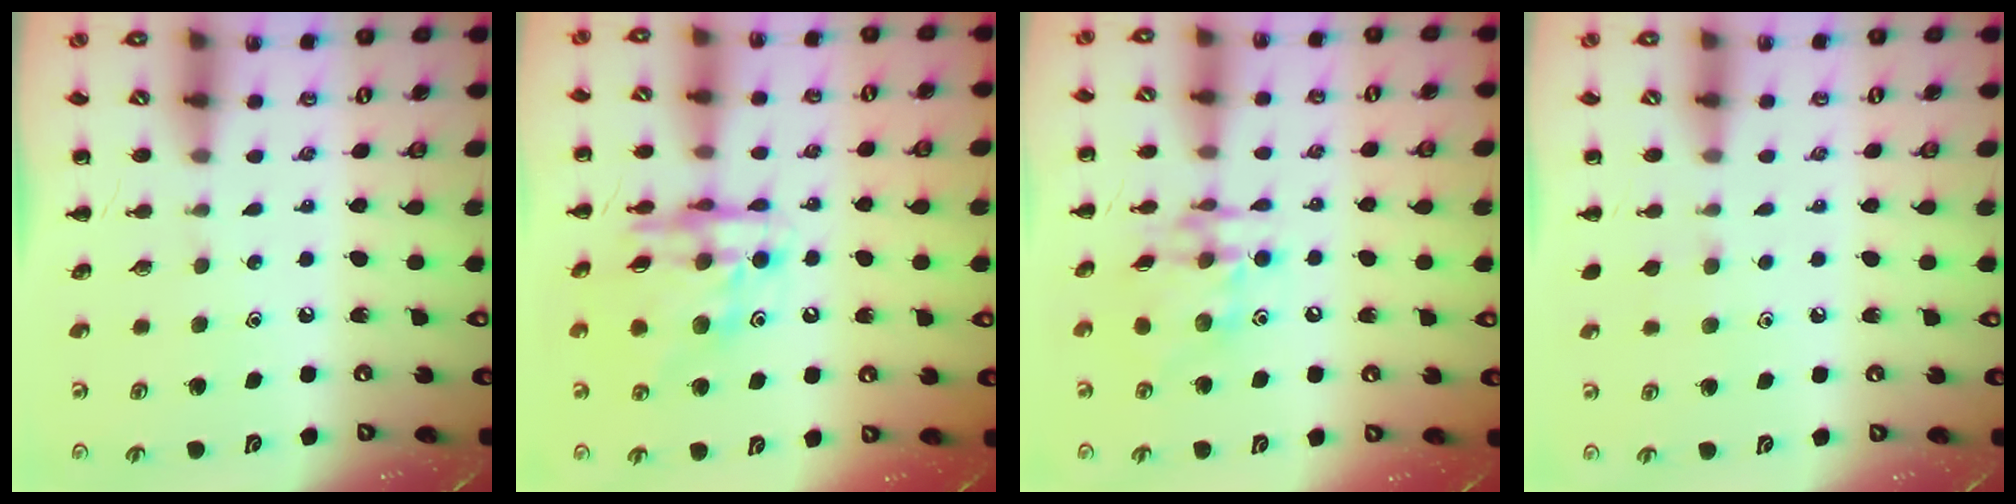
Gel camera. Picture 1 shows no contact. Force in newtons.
{"total": 15.0, "press": 14.5, "slide": 3.9}
{"total": 14.5, "press": 14.3, "slide": 2.2}
{"total": 4.9, "press": 4.5, "slide": 1.9}